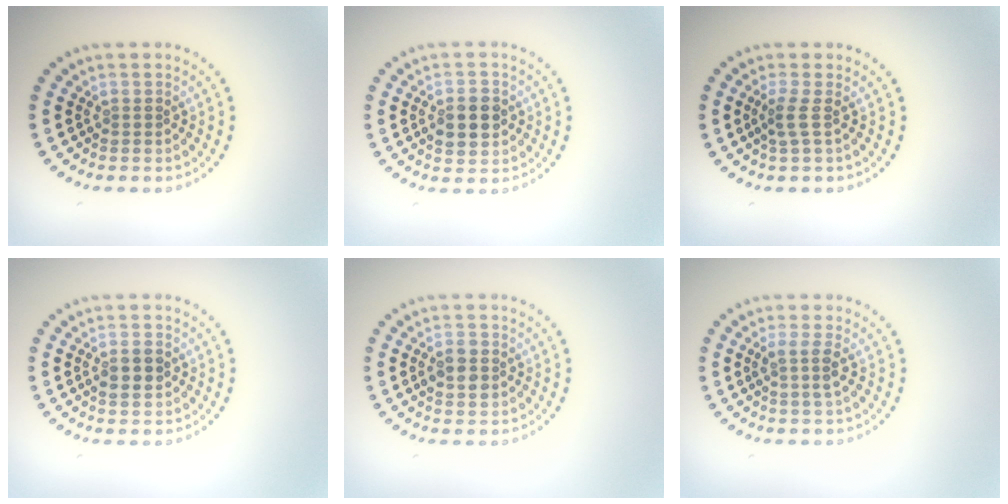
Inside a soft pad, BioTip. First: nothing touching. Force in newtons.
{"total": 3.9, "press": 3.9, "slide": 0.2}
{"total": 1.6, "press": 1.1, "slide": 1.2}
{"total": 2.2, "press": 2.2, "slide": 0.1}
{"total": 2.6, "press": 2.6, "slide": 0.1}
{"total": 1.8, "press": 1.4, "slide": 1.0}